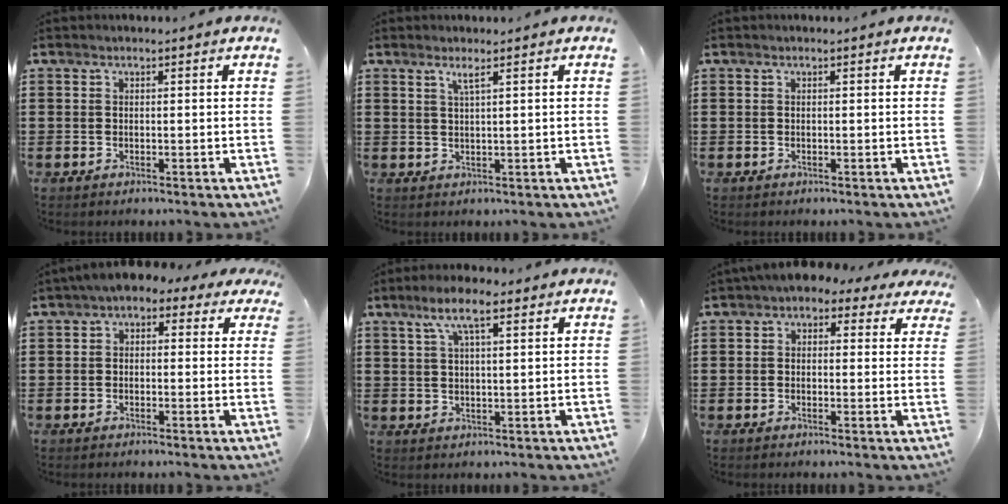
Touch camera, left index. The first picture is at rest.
{"total": 1.9, "force": [1.0, -0.1, 1.6], "torque": [-0.035, -0.003, 0.017]}
{"total": 0.0}
{"total": 2.1, "force": [-0.2, 1.5, 1.4], "torque": [-0.032, 0.009, -0.009]}
{"total": 6.7, "force": [3.9, 1.6, 5.2], "torque": [-0.102, 0.006, 0.066]}
{"total": 2.3, "force": [1.1, 1.7, 1.2], "torque": [-0.032, 0.004, 0.015]}